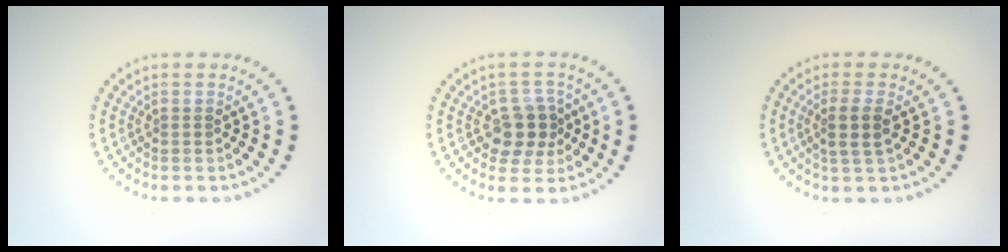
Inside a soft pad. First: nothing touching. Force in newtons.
{"total": 3.4, "press": 3.1, "slide": 1.3}
{"total": 2.2, "press": 1.9, "slide": 1.1}